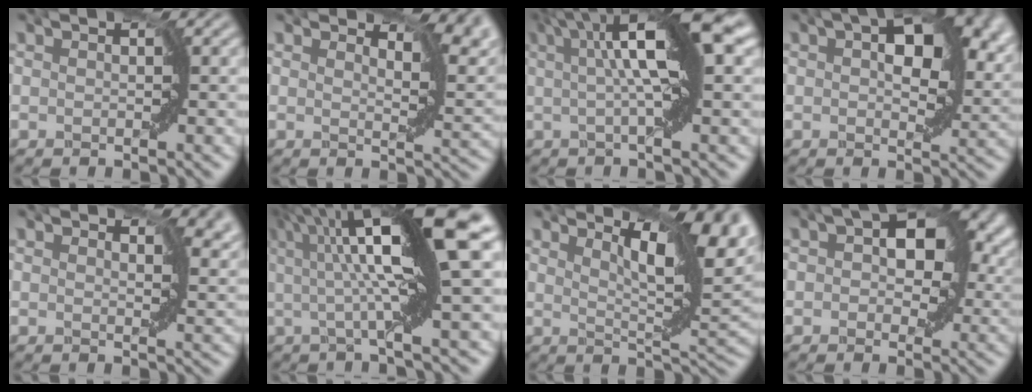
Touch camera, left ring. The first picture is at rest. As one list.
[{"total": 5.2, "force": [3.0, 2.2, 3.7], "torque": [-0.059, -0.001, 0.046]}, {"total": 8.3, "force": [2.4, 1.2, 7.9], "torque": [-0.120, 0.009, 0.032]}, {"total": 8.8, "force": [3.1, 4.6, 6.9], "torque": [-0.094, 0.007, 0.041]}, {"total": 4.2, "force": [2.1, 2.2, 2.9], "torque": [-0.040, -0.005, 0.030]}, {"total": 11.1, "force": [2.8, 1.4, 10.6], "torque": [-0.153, 0.008, 0.044]}, {"total": 9.9, "force": [4.4, 2.2, 8.5], "torque": [-0.126, 0.012, 0.073]}, {"total": 9.4, "force": [2.6, 5.7, 7.1], "torque": [-0.087, 0.015, 0.029]}]